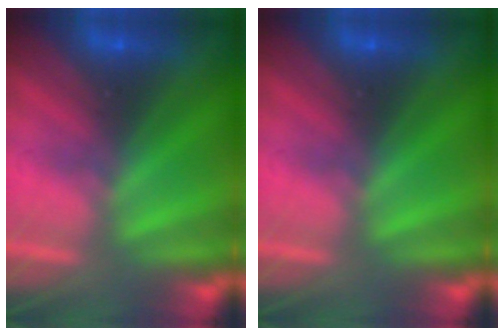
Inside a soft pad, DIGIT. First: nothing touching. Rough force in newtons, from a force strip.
{"total": 0.0}